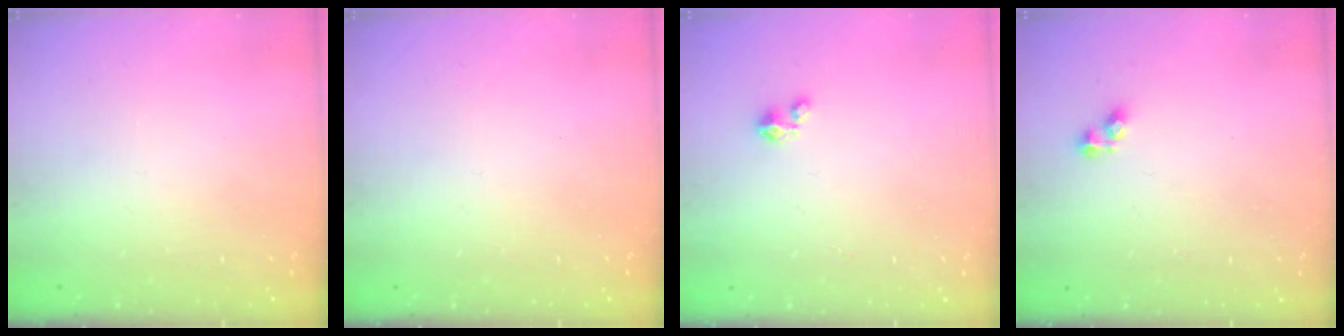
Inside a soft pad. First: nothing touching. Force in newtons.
{"total": 0.0}
{"total": 2.1, "press": 2.1, "slide": 0.2}
{"total": 2.8, "press": 2.8, "slide": 0.3}